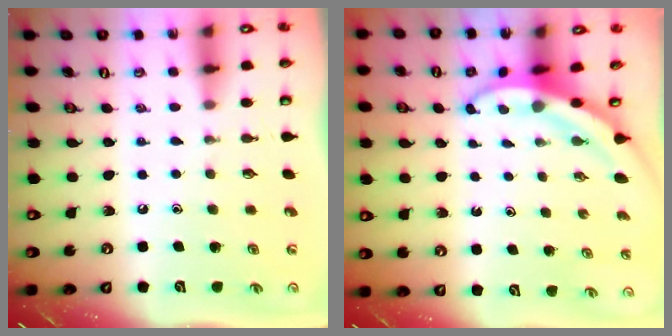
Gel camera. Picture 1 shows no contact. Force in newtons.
{"total": 3.8, "press": 3.8, "slide": 0.5}